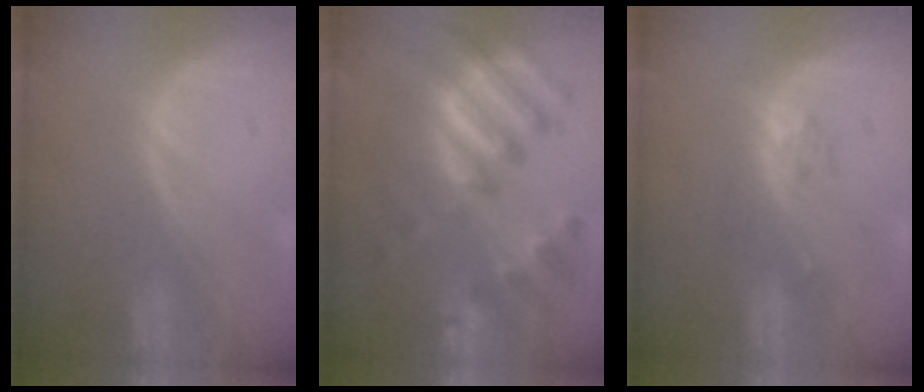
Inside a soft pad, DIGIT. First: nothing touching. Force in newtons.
{"total": 11.6, "press": 11.6, "slide": 1.1}
{"total": 2.6, "press": 2.6, "slide": 0.2}